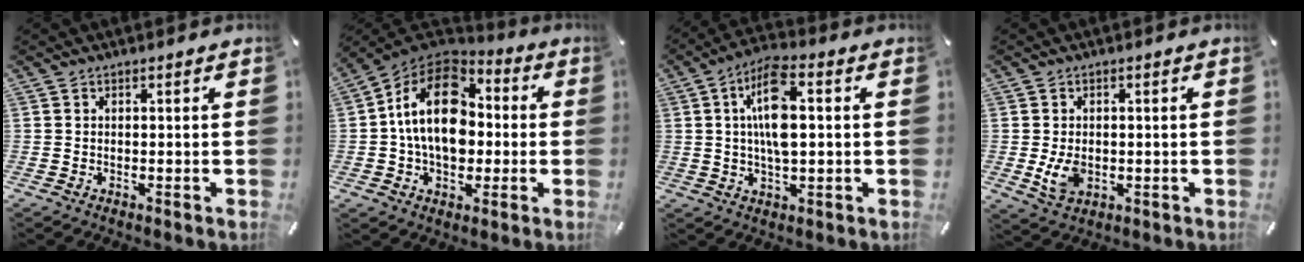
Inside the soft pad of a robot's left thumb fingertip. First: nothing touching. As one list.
[{"total": 18.0, "force": [0.4, 13.0, 12.5], "torque": [-0.234, 0.012, 0.003]}, {"total": 11.8, "force": [1.7, 4.8, 10.6], "torque": [-0.206, 0.002, 0.028]}, {"total": 5.8, "force": [-0.7, 4.1, 4.1], "torque": [-0.089, -0.005, -0.014]}]